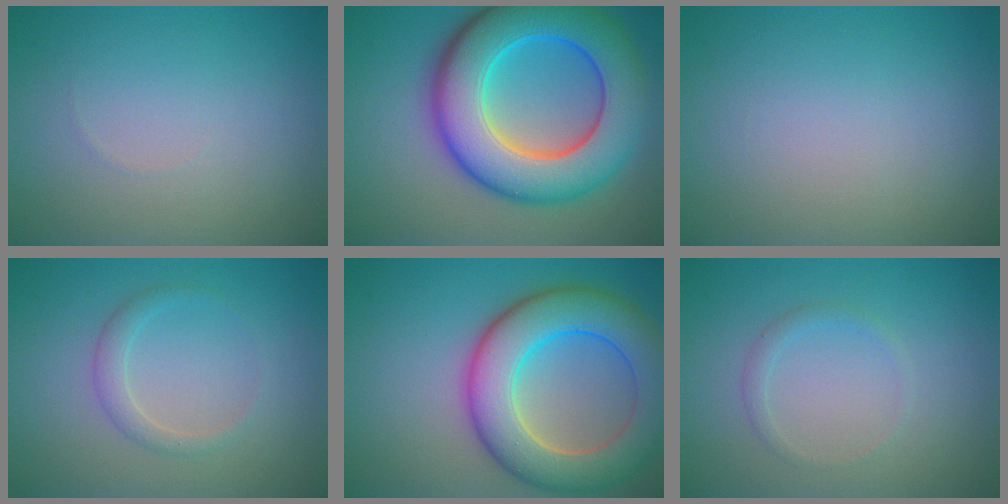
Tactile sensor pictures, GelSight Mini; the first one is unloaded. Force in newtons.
{"total": 12.7, "press": 12.7, "slide": 0.2}
{"total": 0.0}
{"total": 1.7, "press": 1.7, "slide": 0.0}
{"total": 9.8, "press": 9.8, "slide": 0.4}
{"total": 1.1, "press": 1.1, "slide": 0.1}